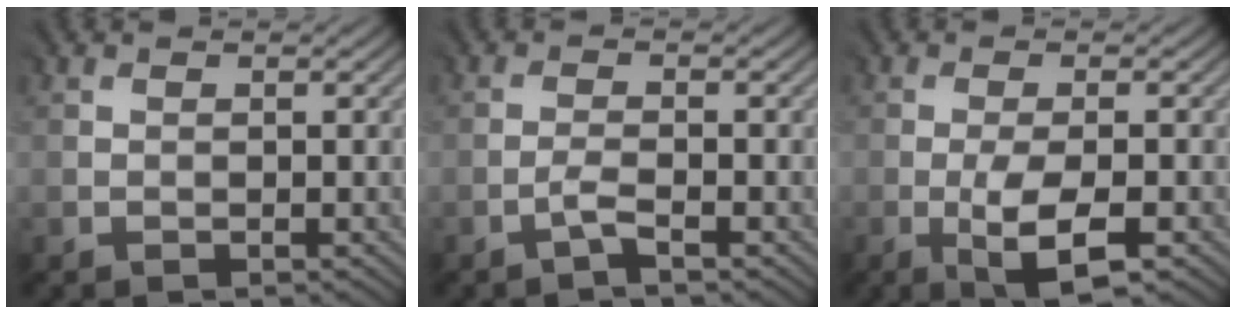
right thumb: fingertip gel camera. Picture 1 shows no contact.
{"total": 1.6, "force": [-1.4, -0.3, 0.6], "torque": [-0.016, 0.003, -0.032]}
{"total": 6.0, "force": [-2.7, 1.8, 5.0], "torque": [-0.100, -0.007, -0.045]}